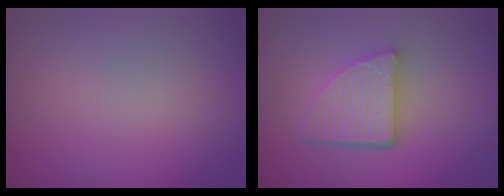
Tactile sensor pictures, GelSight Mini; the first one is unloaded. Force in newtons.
{"total": 4.7, "press": 3.5, "slide": 3.3}